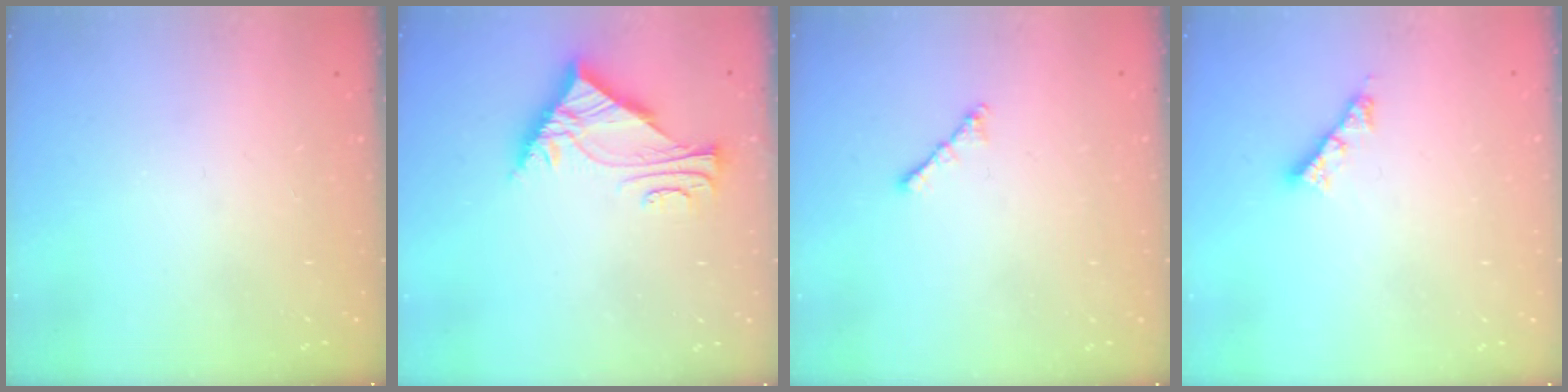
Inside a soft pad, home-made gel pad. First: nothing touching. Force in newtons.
{"total": 7.9, "press": 7.8, "slide": 1.1}
{"total": 2.1, "press": 2.0, "slide": 0.6}
{"total": 4.1, "press": 4.0, "slide": 0.3}